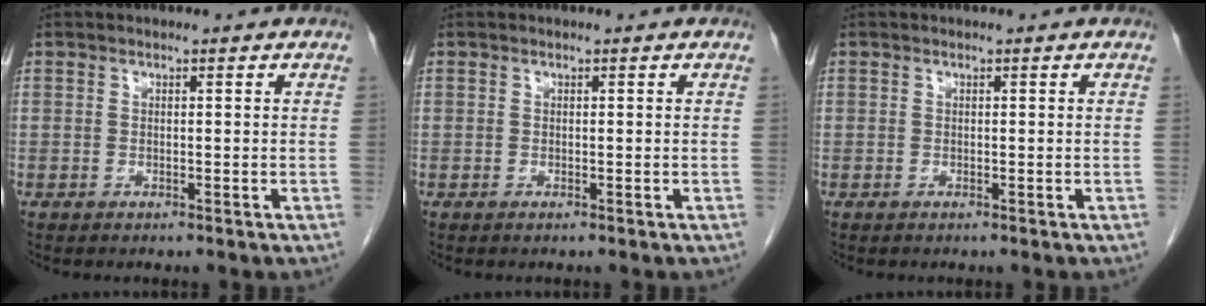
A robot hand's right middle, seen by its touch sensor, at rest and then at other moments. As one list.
[{"total": 0.0}, {"total": 0.0}]